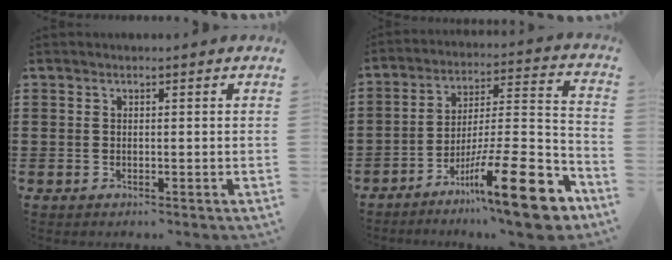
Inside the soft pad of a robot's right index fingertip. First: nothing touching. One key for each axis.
{"total": 18.1, "fx": -11.1, "fy": 2.6, "fz": 14.1, "tx": -0.209, "ty": 0.039, "tz": -0.177}